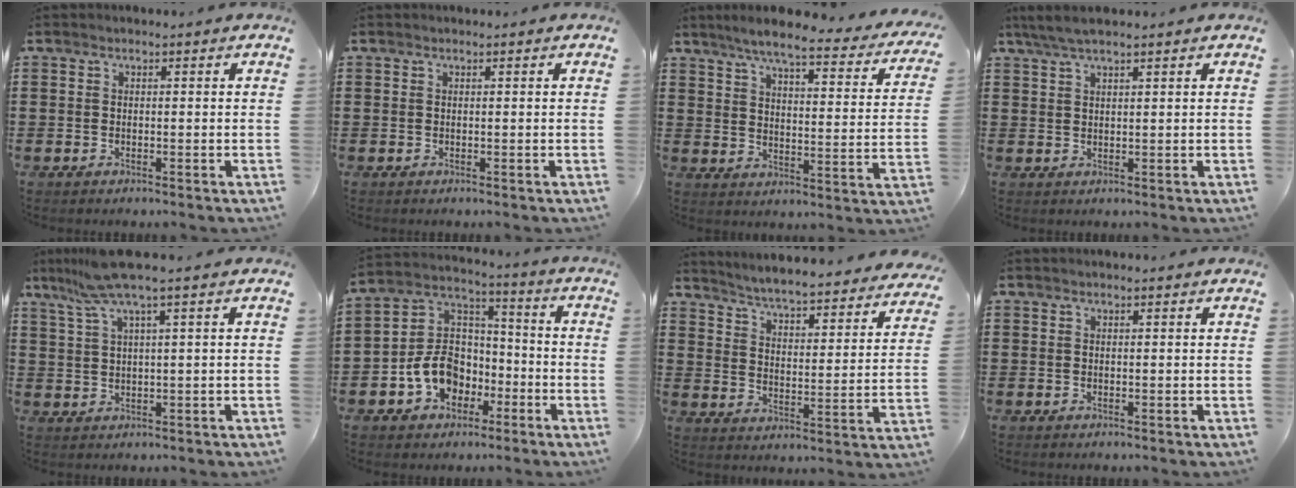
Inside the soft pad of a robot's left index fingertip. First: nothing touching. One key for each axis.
{"total": 0.0}
{"total": 6.8, "fx": 5.7, "fy": 0.3, "fz": 3.7, "tx": -0.086, "ty": -0.034, "tz": 0.093}
{"total": 3.3, "fx": 2.4, "fy": 0.3, "fz": 2.2, "tx": -0.047, "ty": 0.005, "tz": 0.044}
{"total": 6.4, "fx": 3.6, "fy": -0.2, "fz": 5.2, "tx": -0.119, "ty": -0.006, "tz": 0.062}
{"total": 9.2, "fx": -4.0, "fy": 7.3, "fz": 3.8, "tx": -0.107, "ty": 0.019, "tz": -0.080}
{"total": 4.5, "fx": 4.4, "fy": -0.7, "fz": 1.0, "tx": -0.043, "ty": -0.043, "tz": 0.067}
{"total": 0.0}